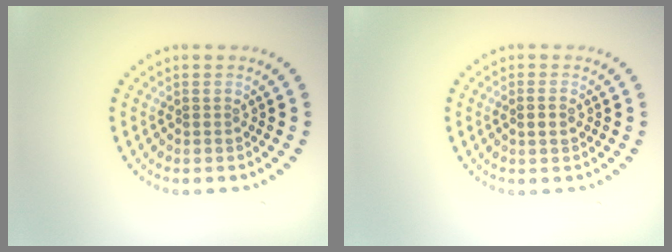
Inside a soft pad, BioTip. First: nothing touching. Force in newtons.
{"total": 1.4, "press": 1.2, "slide": 0.6}